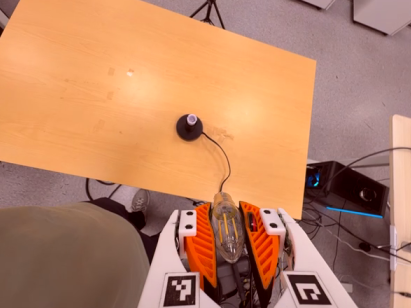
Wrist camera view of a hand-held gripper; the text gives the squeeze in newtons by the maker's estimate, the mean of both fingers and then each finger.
{"total": 23.8, "left": 26.0, "right": 21.7}